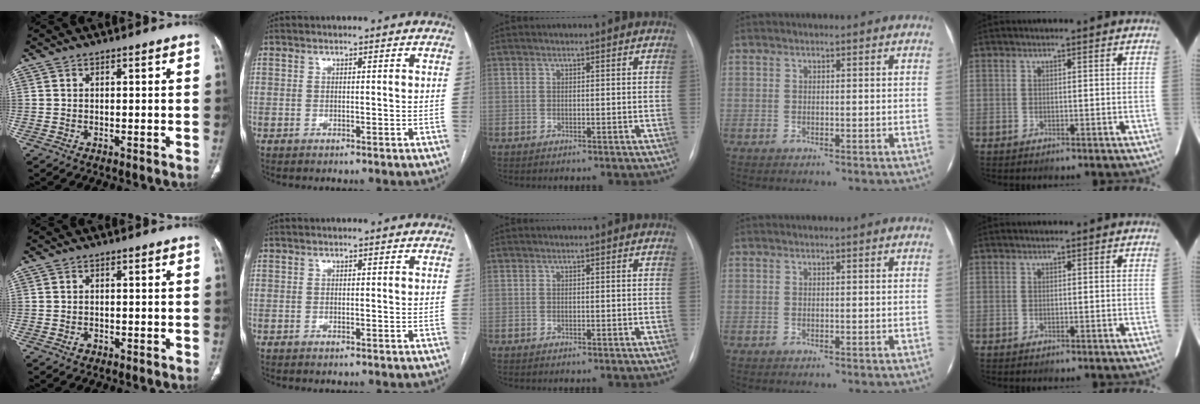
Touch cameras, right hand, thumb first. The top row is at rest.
{"thumb": {"total": 1.2, "force": [-0.6, 0.9, 0.5], "torque": [-0.007, 0.005, -0.009]}}